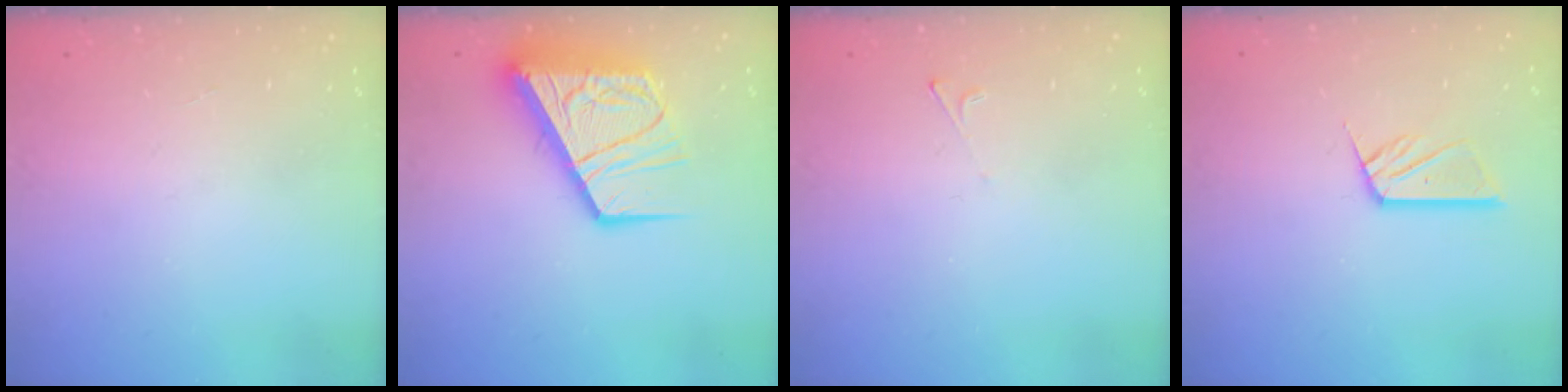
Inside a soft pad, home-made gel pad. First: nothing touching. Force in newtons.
{"total": 16.5, "press": 16.4, "slide": 2.0}
{"total": 1.9, "press": 1.9, "slide": 0.4}
{"total": 10.2, "press": 10.1, "slide": 1.0}